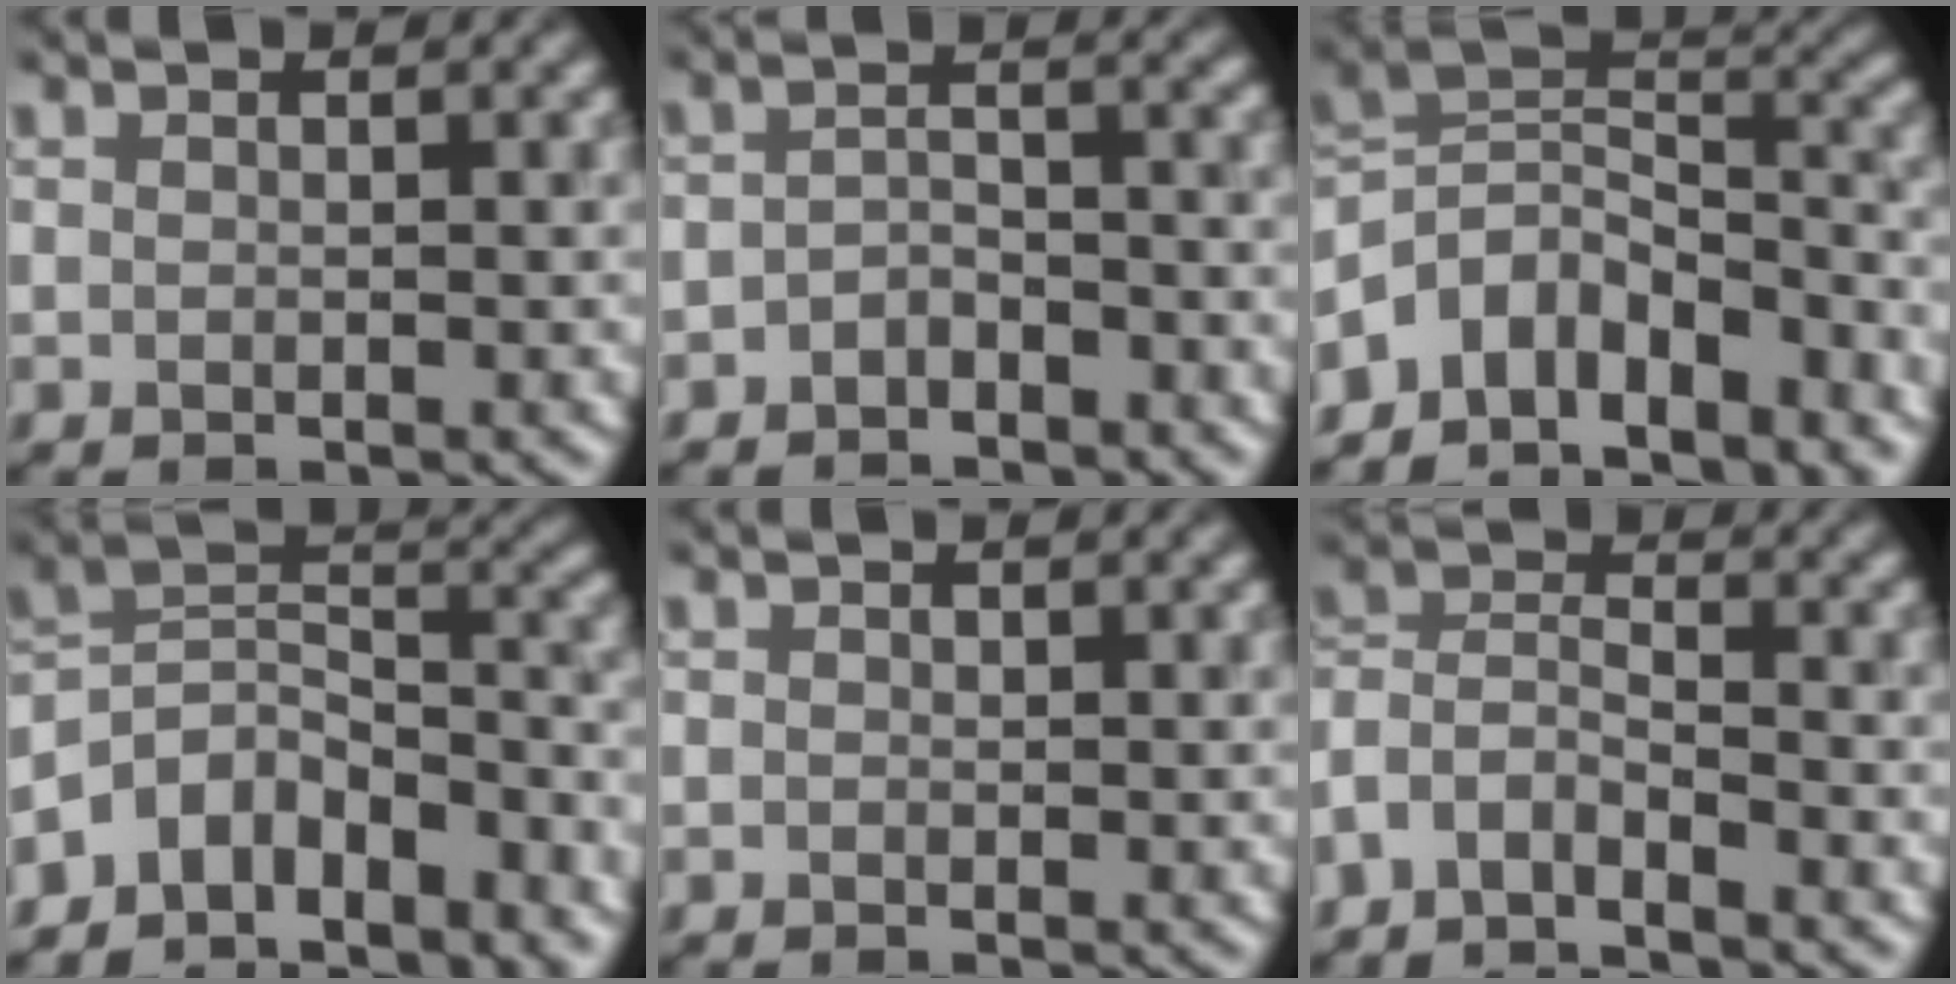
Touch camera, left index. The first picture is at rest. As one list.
[{"total": 2.5, "force": [-1.8, 1.3, 1.2], "torque": [-0.024, 0.007, -0.037]}, {"total": 10.2, "force": [-6.5, 5.6, 5.5], "torque": [-0.085, 0.014, -0.123]}, {"total": 9.4, "force": [-6.4, 5.0, 4.7], "torque": [-0.070, 0.005, -0.126]}, {"total": 0.0}, {"total": 4.0, "force": [-3.1, 1.7, 2.0], "torque": [-0.037, 0.004, -0.072]}]